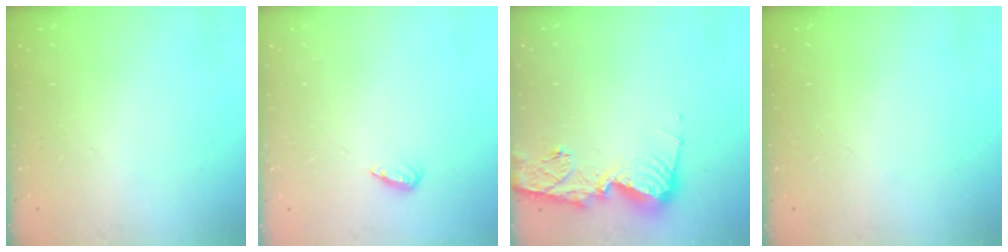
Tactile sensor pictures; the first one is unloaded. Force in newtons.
{"total": 4.1, "press": 4.1, "slide": 0.5}
{"total": 11.2, "press": 11.2, "slide": 1.3}
{"total": 0.0}